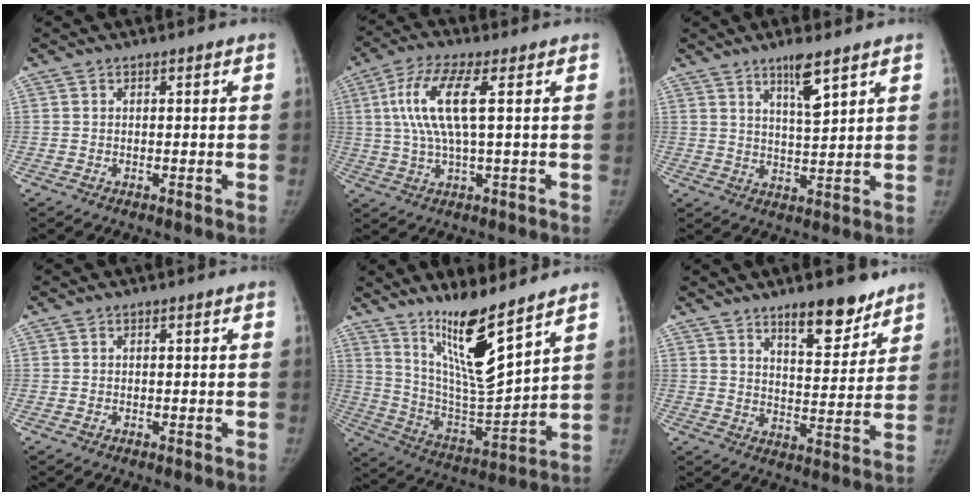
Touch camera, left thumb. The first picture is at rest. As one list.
[{"total": 10.6, "force": [2.2, 2.6, 10.1], "torque": [-0.234, 0.010, 0.042]}, {"total": 6.2, "force": [4.0, 1.1, 4.6], "torque": [-0.074, -0.029, 0.072]}, {"total": 0.6, "force": [-0.4, 0.4, 0.1], "torque": [-0.001, 0.002, -0.007]}, {"total": 15.9, "force": [11.0, 2.4, 11.3], "torque": [-0.179, -0.086, 0.214]}, {"total": 11.0, "force": [8.1, 3.9, 6.3], "torque": [-0.061, -0.060, 0.126]}]